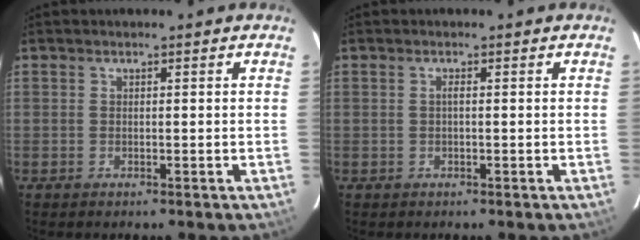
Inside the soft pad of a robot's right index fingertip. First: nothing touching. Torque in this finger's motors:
{"motor_torque": [0.09, 0.04, 0.03, 0.03]}